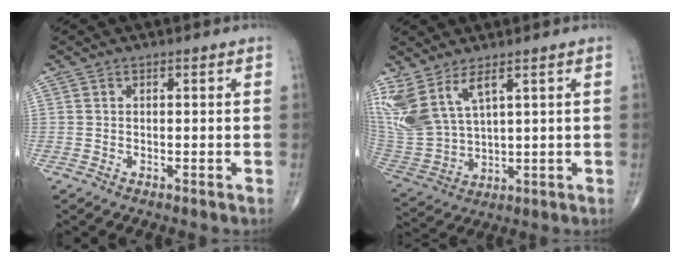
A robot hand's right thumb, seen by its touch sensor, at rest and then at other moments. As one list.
[{"total": 12.3, "force": [6.7, 5.3, 8.9], "torque": [-0.208, -0.031, 0.158]}]